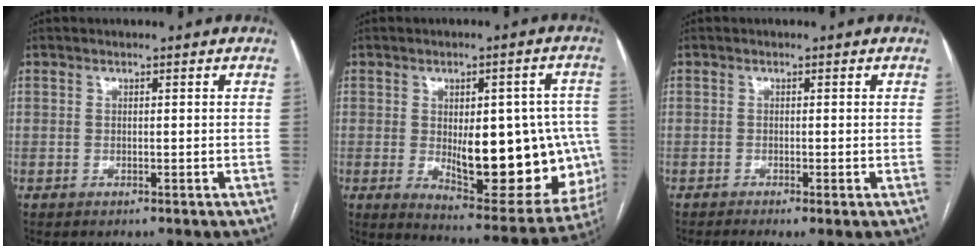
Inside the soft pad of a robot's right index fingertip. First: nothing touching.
{"total": 20.0, "force": [-2.0, 7.8, 18.4], "torque": [-0.194, 0.009, 0.002]}
{"total": 2.5, "force": [-1.5, 0.2, 2.0], "torque": [-0.030, -0.008, -0.025]}